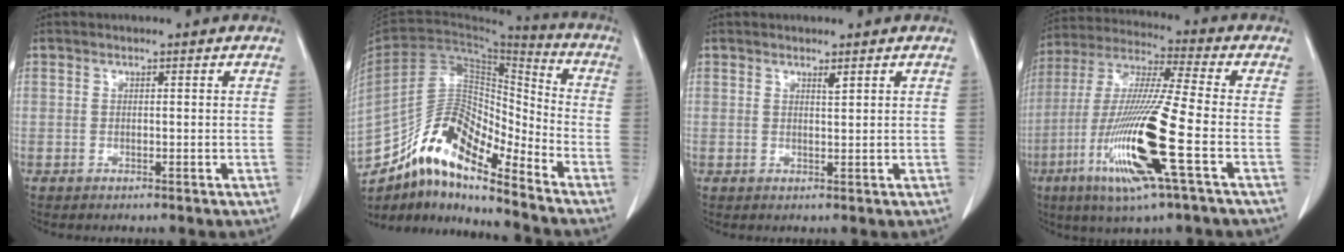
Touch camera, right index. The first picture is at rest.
{"total": 14.5, "force": [-11.3, 3.7, 8.2], "torque": [-0.148, 0.042, -0.202]}
{"total": 0.9, "force": [0.6, 0.0, 0.6], "torque": [-0.011, -0.006, 0.011]}
{"total": 17.3, "force": [-5.8, -0.1, 16.3], "torque": [-0.341, -0.022, -0.114]}